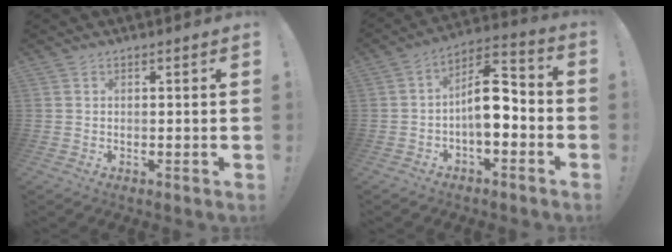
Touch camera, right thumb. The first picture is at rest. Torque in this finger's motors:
{"motor_torque": [1.75, 1.38, 1.32, -0.48, 0.18]}